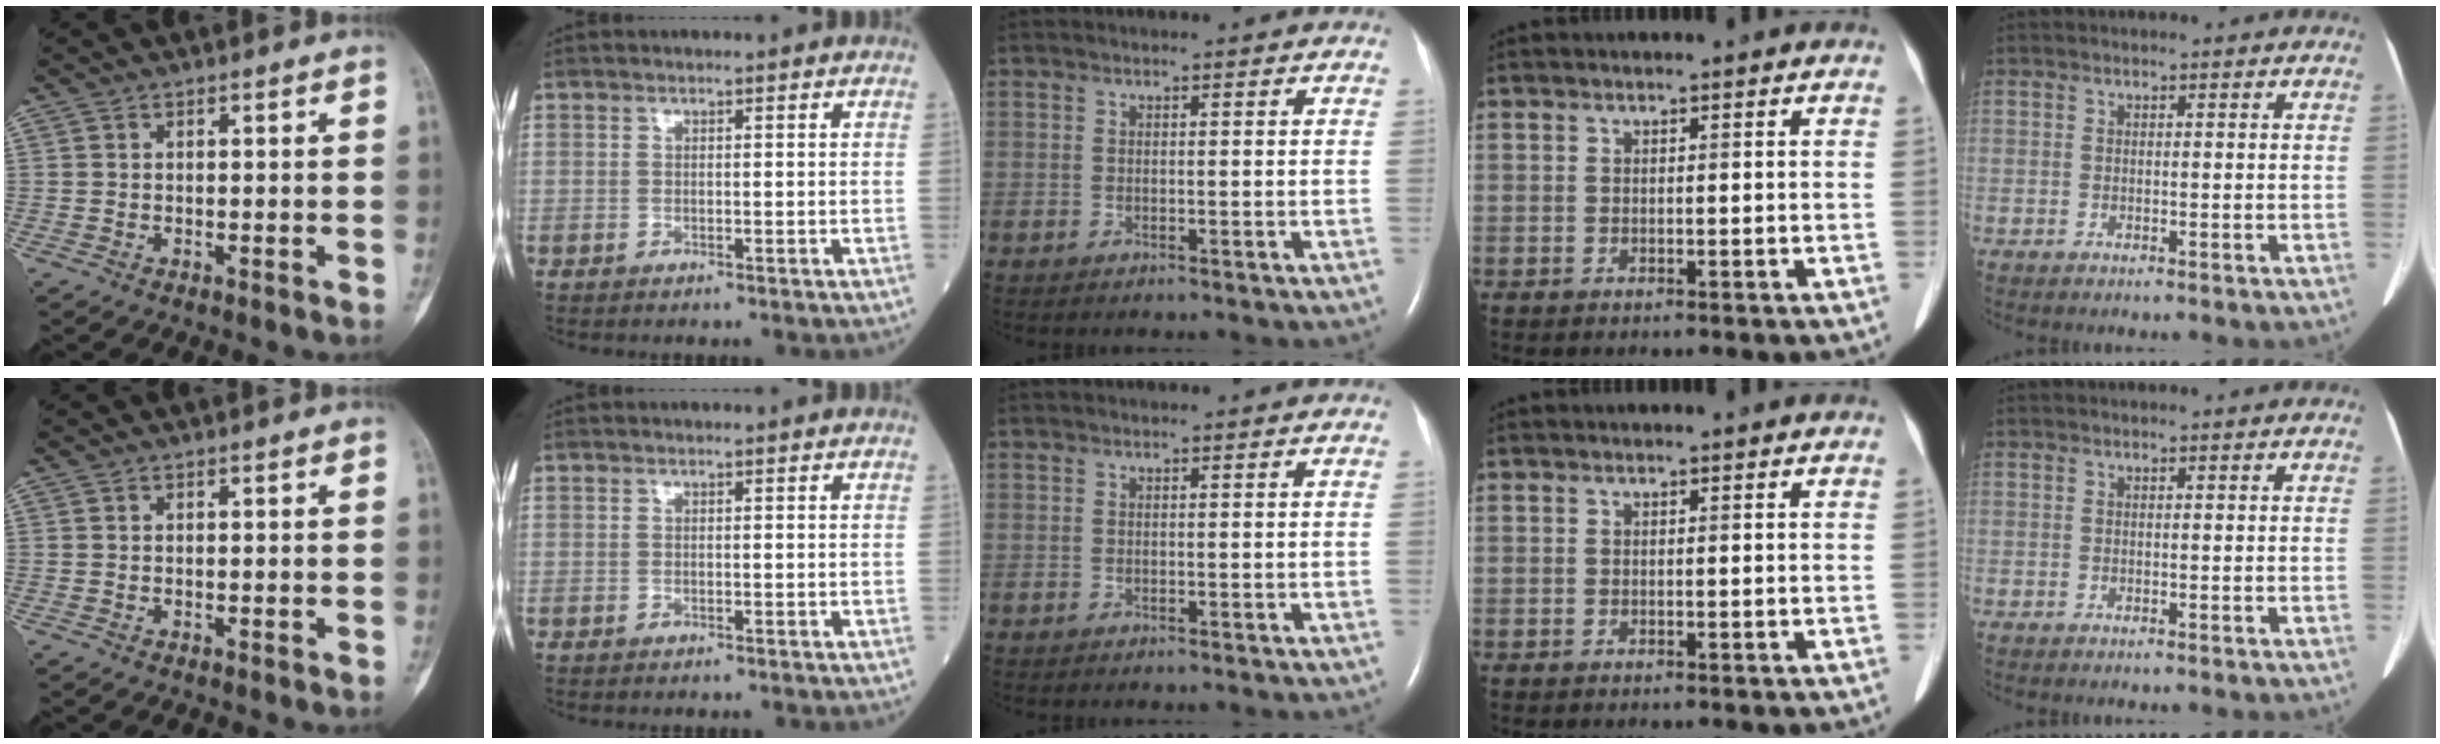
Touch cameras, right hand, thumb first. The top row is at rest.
{}